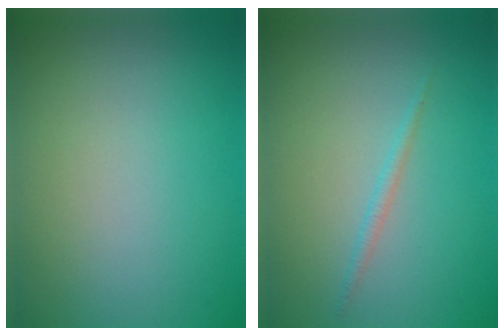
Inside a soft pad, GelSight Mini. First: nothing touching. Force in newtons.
{"total": 0.9, "press": 0.9, "slide": 0.1}